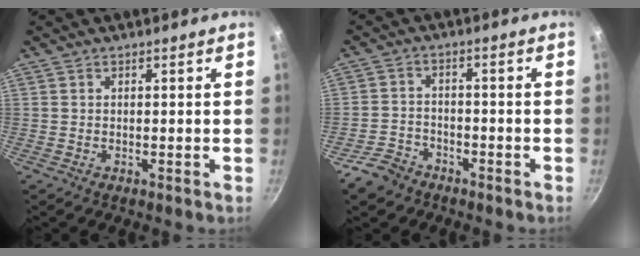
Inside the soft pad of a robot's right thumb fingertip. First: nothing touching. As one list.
[{"total": 5.7, "force": [-4.1, 3.7, 1.6], "torque": [-0.025, 0.039, -0.074]}]